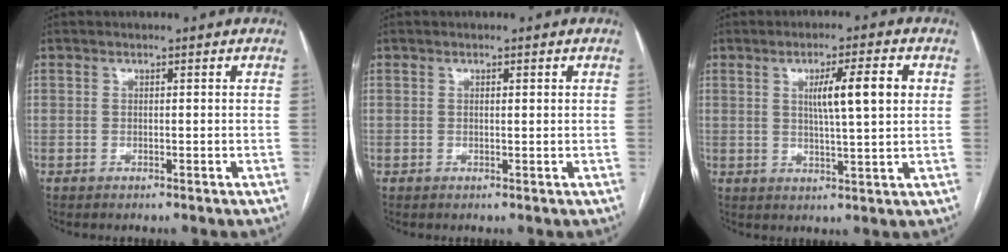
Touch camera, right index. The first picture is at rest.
{"total": 0.6, "force": [0.2, 0.1, 0.6], "torque": [-0.011, 0.001, 0.003]}
{"total": 7.9, "force": [2.0, 0.3, 7.6], "torque": [-0.125, 0.004, 0.032]}